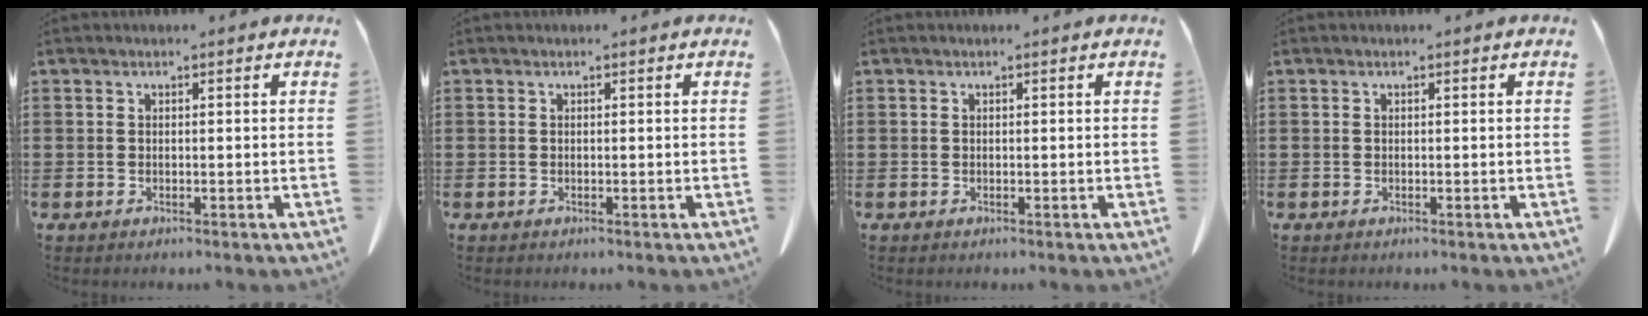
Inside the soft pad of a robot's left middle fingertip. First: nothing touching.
{"total": 0.0}
{"total": 0.0}
{"total": 0.0}